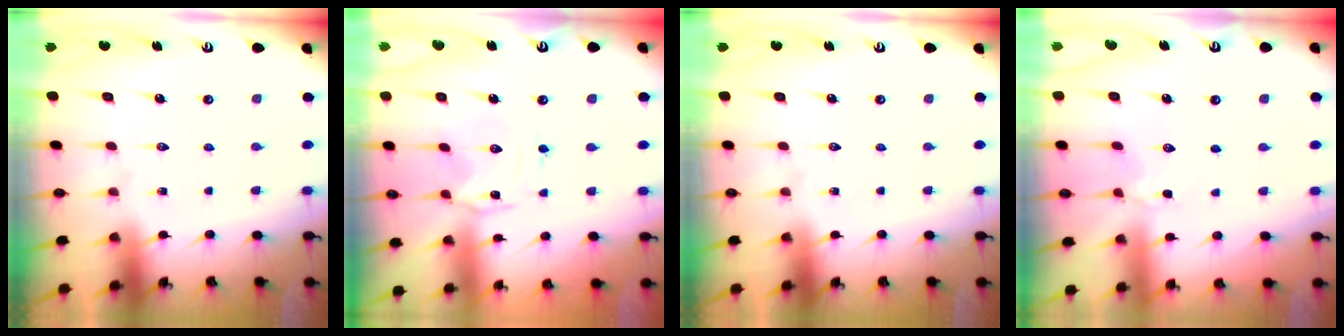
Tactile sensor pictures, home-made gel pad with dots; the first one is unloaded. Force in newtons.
{"total": 0.6, "press": 0.6, "slide": 0.1}
{"total": 0.0}
{"total": 3.4, "press": 3.4, "slide": 0.5}